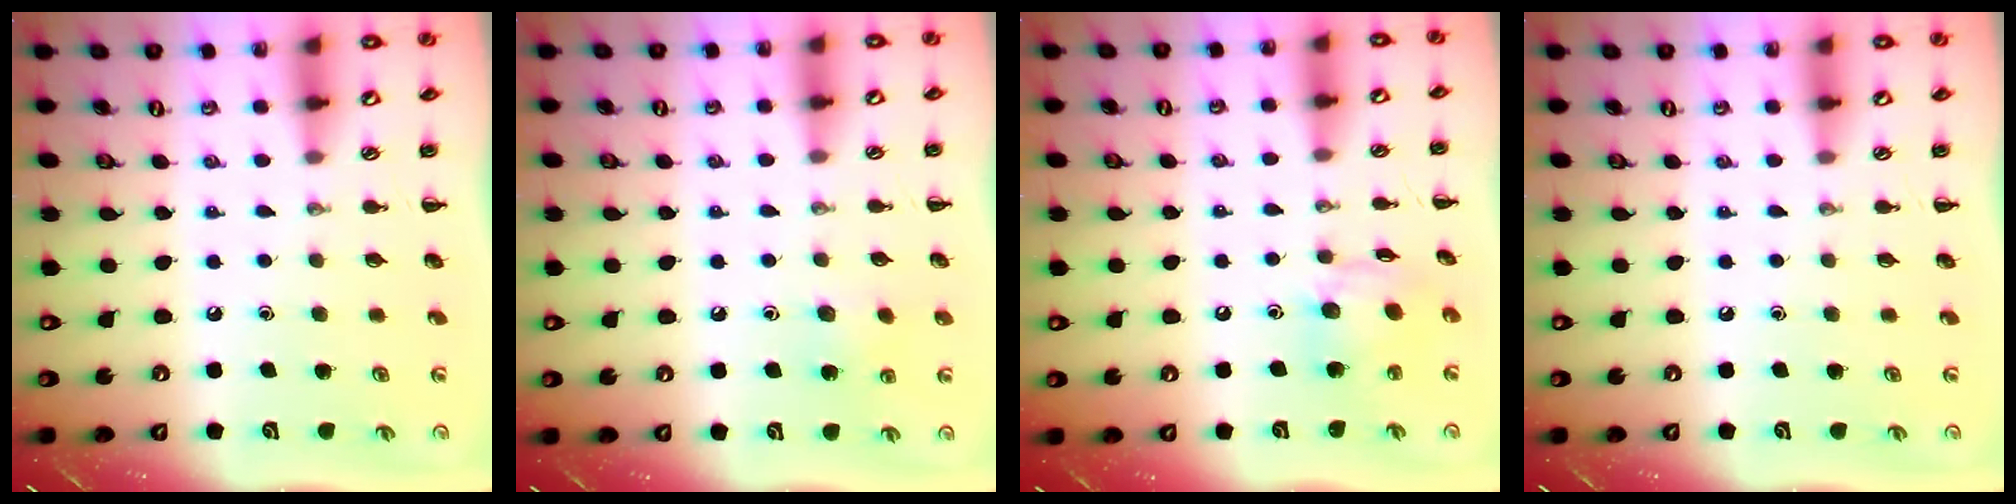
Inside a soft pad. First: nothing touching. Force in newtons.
{"total": 5.8, "press": 5.5, "slide": 1.8}
{"total": 10.2, "press": 10.2, "slide": 1.0}
{"total": 0.0}